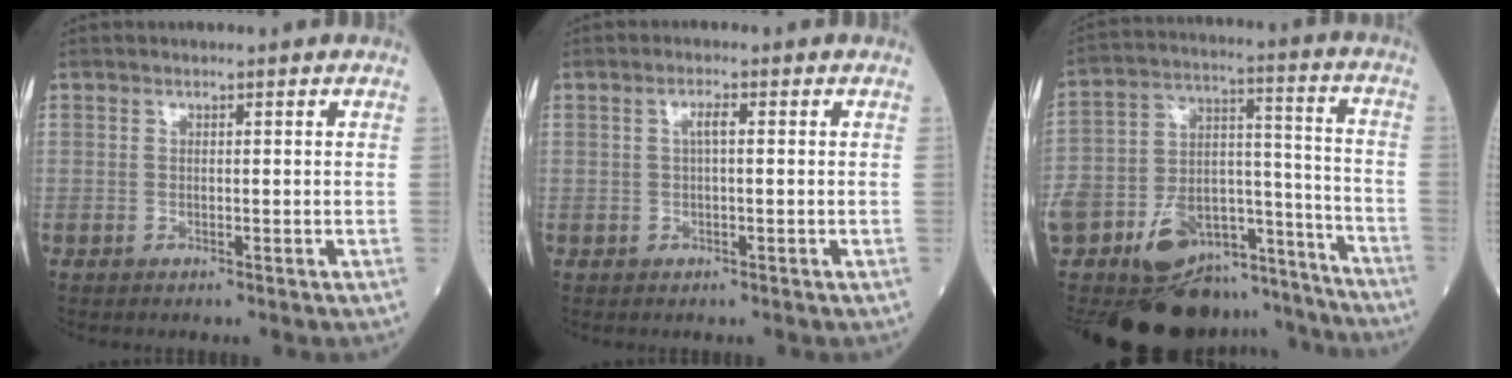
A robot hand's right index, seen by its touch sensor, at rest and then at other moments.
{"total": 1.7, "force": [0.3, 0.2, 1.7], "torque": [-0.033, 0.004, 0.004]}
{"total": 24.4, "force": [-19.4, 11.3, 9.5], "torque": [-0.226, 0.040, -0.292]}